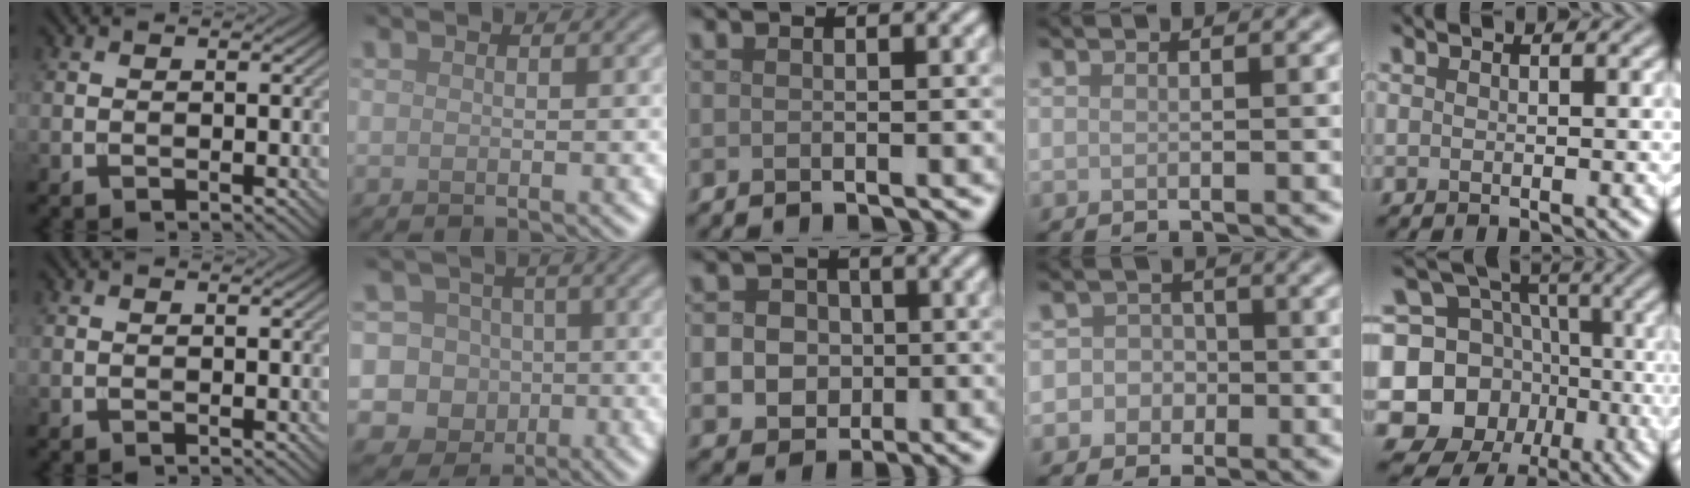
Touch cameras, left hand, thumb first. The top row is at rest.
{"index": {"total": 9.7, "force": [-1.6, 9.2, 2.6], "torque": [-0.051, 0.022, -0.057]}, "middle": {"total": 5.7, "force": [-0.2, 5.2, 2.3], "torque": [-0.023, 0.026, -0.024]}, "ring": {"total": 3.3, "force": [-0.9, 3.2, 0.5], "torque": [0.026, 0.009, -0.032]}, "little": {"total": 12.2, "force": [-2.4, 11.1, 4.5], "torque": [-0.103, -0.007, -0.051]}}